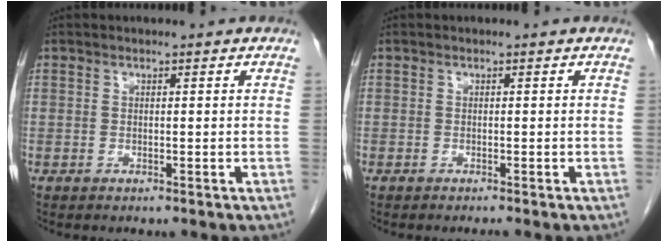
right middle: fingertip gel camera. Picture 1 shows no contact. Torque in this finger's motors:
{"motor_torque": [0.07, -0.05, -0.01, 0.00]}